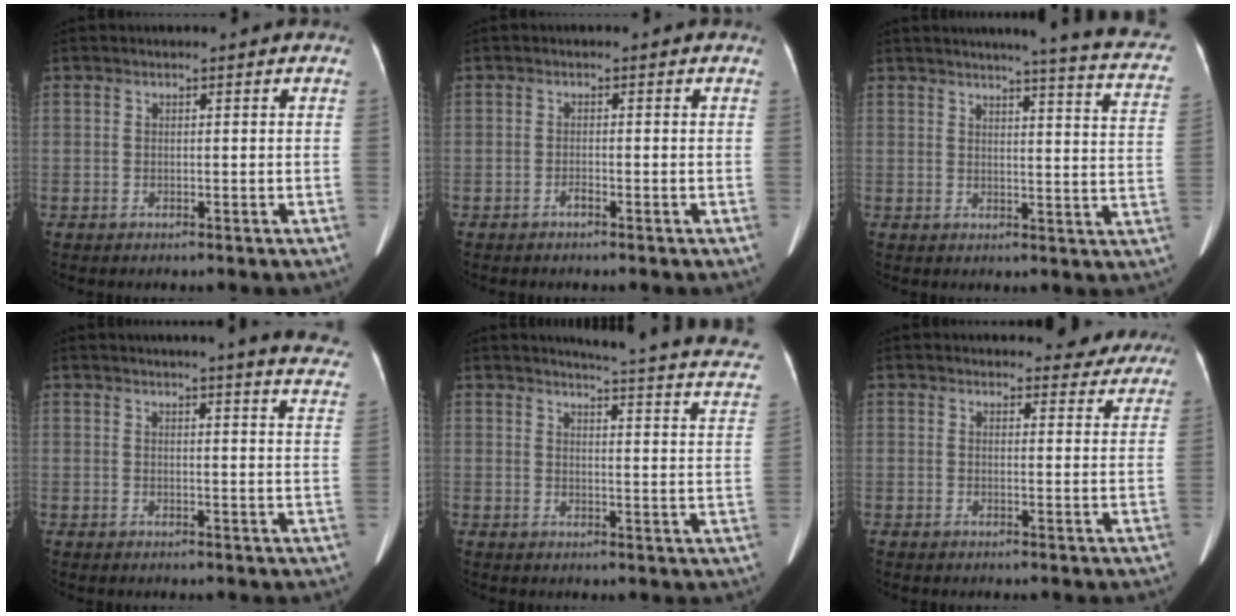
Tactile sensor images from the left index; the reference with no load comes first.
{"total": 0.7, "force": [-0.6, 0.0, 0.2], "torque": [-0.007, -0.002, -0.009]}
{"total": 15.4, "force": [13.1, 0.5, 8.1], "torque": [-0.097, -0.048, 0.128]}
{"total": 14.7, "force": [13.5, 0.1, 5.7], "torque": [-0.056, -0.064, 0.132]}
{"total": 16.9, "force": [14.9, 1.8, 7.8], "torque": [-0.087, -0.052, 0.147]}
{"total": 6.0, "force": [5.6, 2.2, 0.3], "torque": [0.017, -0.010, 0.047]}